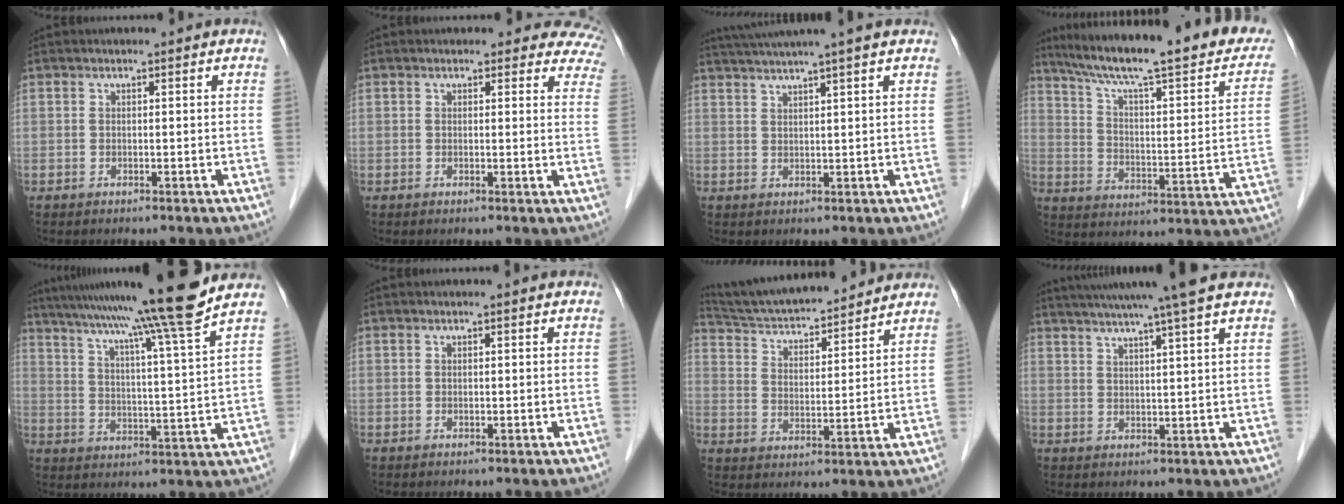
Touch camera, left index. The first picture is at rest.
{"total": 8.1, "force": [7.2, 3.5, 1.2], "torque": [0.038, -0.021, 0.034]}
{"total": 8.2, "force": [6.7, -1.7, 4.4], "torque": [-0.069, 0.021, 0.093]}
{"total": 27.6, "force": [22.2, 3.5, 16.0], "torque": [-0.243, -0.017, 0.297]}
{"total": 16.3, "force": [13.5, -3.1, 8.5], "torque": [-0.140, -0.031, 0.193]}
{"total": 0.0}
{"total": 16.6, "force": [15.4, 2.2, 6.0], "torque": [-0.103, 0.020, 0.245]}
{"total": 11.6, "force": [9.5, -1.5, 6.5], "torque": [-0.107, 0.009, 0.125]}